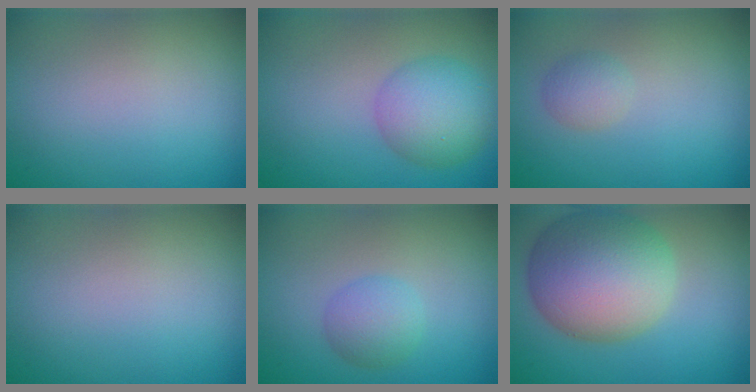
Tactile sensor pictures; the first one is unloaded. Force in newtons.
{"total": 4.7, "press": 4.7, "slide": 0.2}
{"total": 1.6, "press": 1.6, "slide": 0.0}
{"total": 0.0}
{"total": 2.5, "press": 2.5, "slide": 0.1}
{"total": 10.5, "press": 10.5, "slide": 0.6}